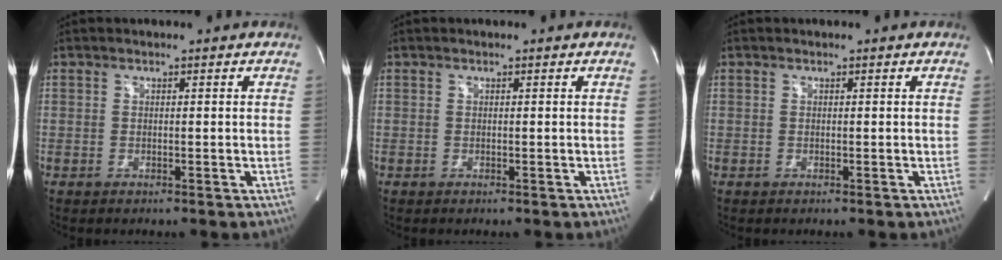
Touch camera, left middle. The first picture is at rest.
{"total": 0.0}
{"total": 0.0}